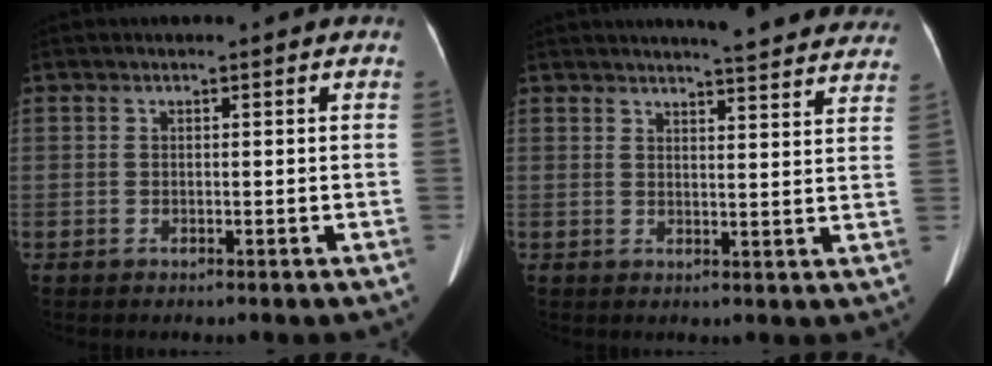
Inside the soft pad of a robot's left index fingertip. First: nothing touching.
{"total": 16.1, "force": [15.1, 1.5, 5.4], "torque": [-0.053, -0.027, 0.162]}